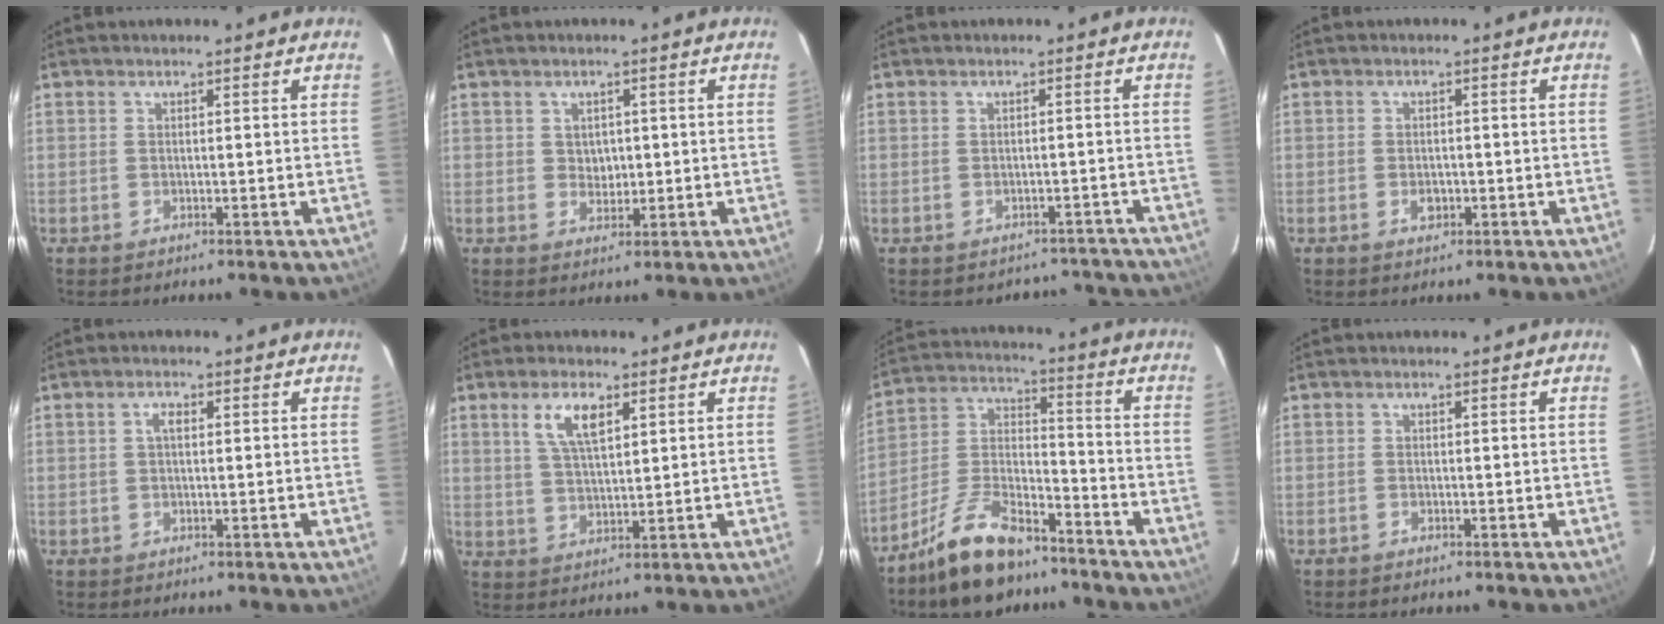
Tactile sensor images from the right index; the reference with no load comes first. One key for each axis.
{"total": 2.8, "fx": 0.3, "fy": 2.5, "fz": 1.2, "tx": -0.016, "ty": 0.004, "tz": 0.008}
{"total": 8.3, "fx": -7.2, "fy": 4.1, "fz": 0.6, "tx": 0.005, "ty": 0.032, "tz": -0.065}
{"total": 2.4, "fx": -0.8, "fy": 1.7, "fz": 1.4, "tx": -0.025, "ty": 0.001, "tz": -0.012}
{"total": 1.6, "fx": 0.3, "fy": 0.7, "fz": 1.4, "tx": -0.026, "ty": 0.006, "tz": 0.003}
{"total": 6.4, "fx": 3.1, "fy": 2.4, "fz": 5.1, "tx": -0.094, "ty": 0.006, "tz": 0.062}
{"total": 14.8, "fx": -10.7, "fy": 6.1, "fz": 8.2, "tx": -0.174, "ty": 0.018, "tz": -0.193}
{"total": 0.6, "fx": -0.6, "fy": 0.1, "fz": 0.1, "tx": -0.003, "ty": -0.001, "tz": -0.011}